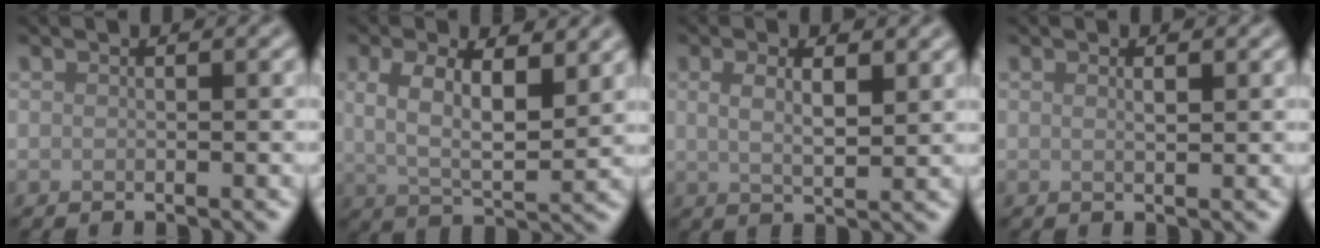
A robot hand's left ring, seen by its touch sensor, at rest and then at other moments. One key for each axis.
{"total": 6.1, "fx": 1.9, "fy": 2.6, "fz": 5.2, "tx": -0.097, "ty": -0.002, "tz": 0.037}
{"total": 3.1, "fx": 1.4, "fy": 1.0, "fz": 2.6, "tx": -0.045, "ty": 0.000, "tz": 0.025}
{"total": 1.0, "fx": 0.6, "fy": 0.2, "fz": 0.7, "tx": -0.012, "ty": 0.000, "tz": 0.009}